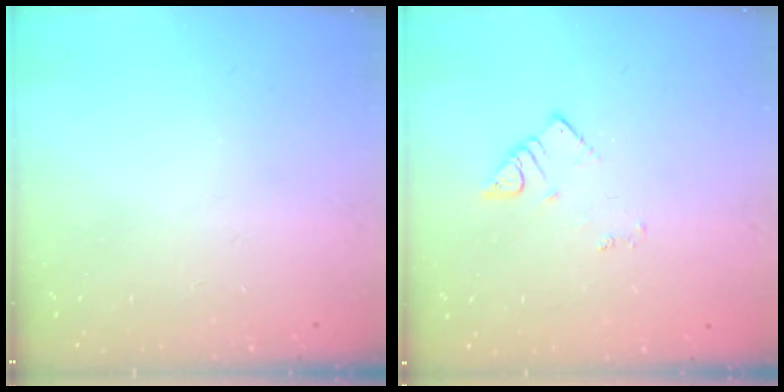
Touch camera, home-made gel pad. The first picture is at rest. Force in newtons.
{"total": 2.7, "press": 2.7, "slide": 0.4}